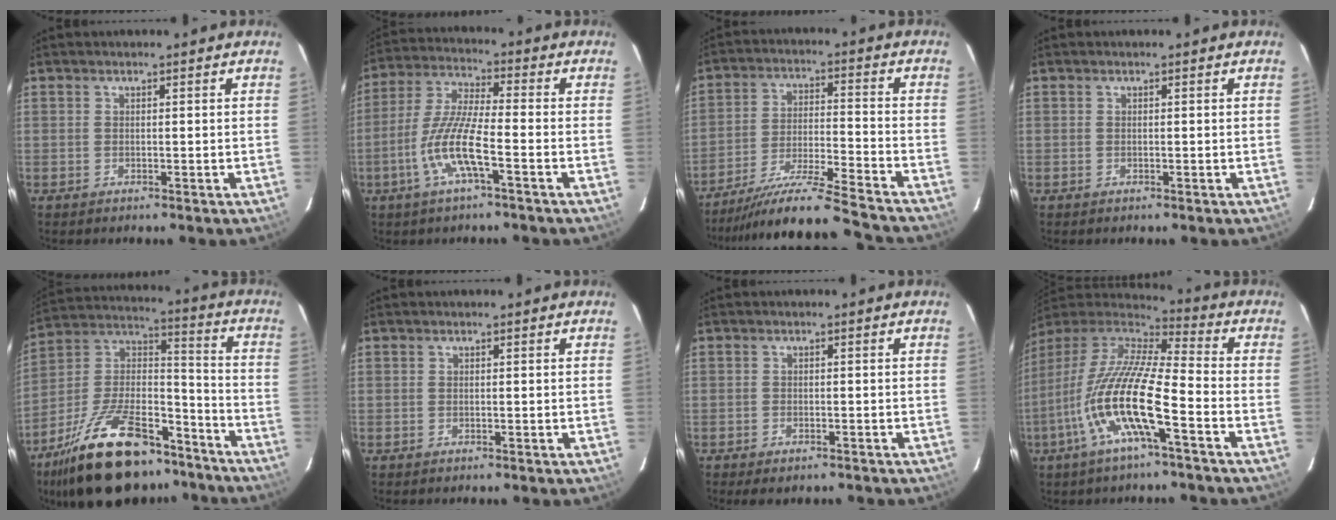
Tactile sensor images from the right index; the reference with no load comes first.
{"total": 10.3, "force": [-4.2, 1.3, 9.3], "torque": [-0.203, -0.003, -0.083]}
{"total": 18.0, "force": [-16.5, -1.0, 7.1], "torque": [-0.145, -0.033, -0.270]}
{"total": 0.0}
{"total": 27.1, "force": [-19.0, 11.8, 15.4], "torque": [-0.297, 0.017, -0.294]}
{"total": 0.0}
{"total": 3.2, "force": [-2.5, 1.3, 1.5], "torque": [-0.037, -0.010, -0.038]}
{"total": 17.3, "force": [-6.7, 2.9, 15.7], "torque": [-0.291, -0.023, -0.136]}